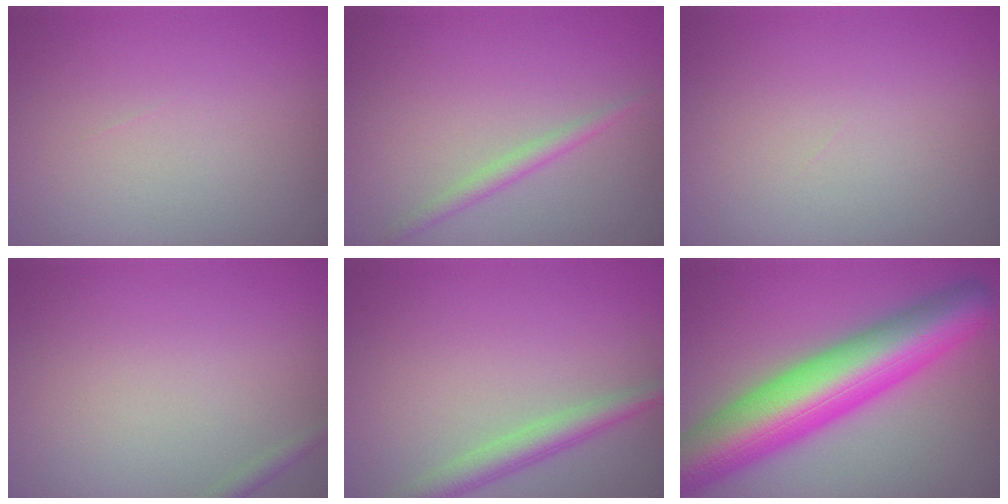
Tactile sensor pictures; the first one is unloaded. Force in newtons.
{"total": 1.4, "press": 1.4, "slide": 0.0}
{"total": 0.0}
{"total": 0.8, "press": 0.8, "slide": 0.1}
{"total": 2.9, "press": 2.9, "slide": 0.2}
{"total": 11.8, "press": 11.8, "slide": 0.3}